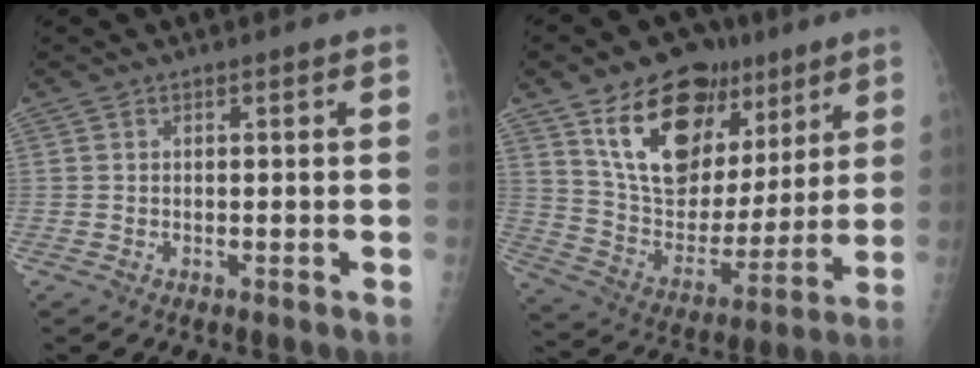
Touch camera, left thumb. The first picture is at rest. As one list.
[{"total": 22.2, "force": [12.0, 13.8, 12.6], "torque": [-0.153, -0.040, 0.211]}]